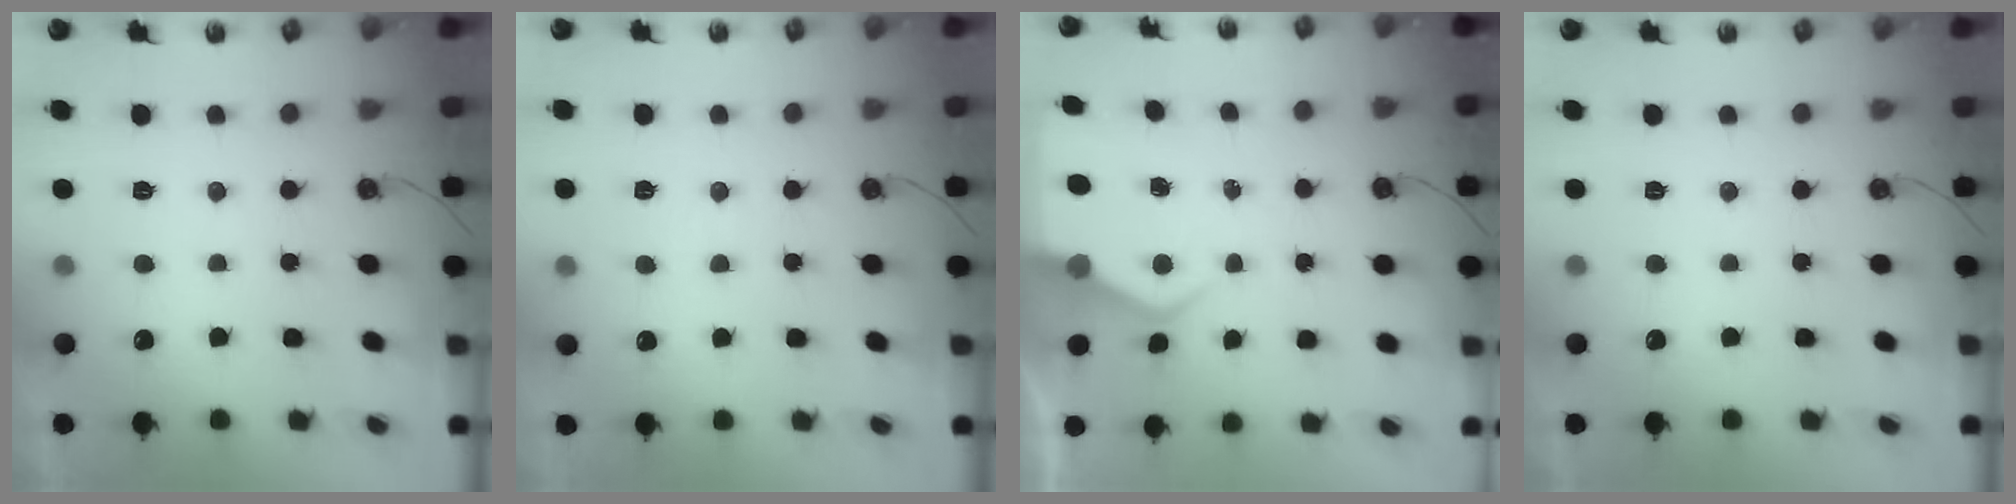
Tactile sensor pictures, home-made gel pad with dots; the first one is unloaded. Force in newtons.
{"total": 6.8, "press": 6.8, "slide": 0.6}
{"total": 6.0, "press": 5.9, "slide": 0.7}
{"total": 0.0}